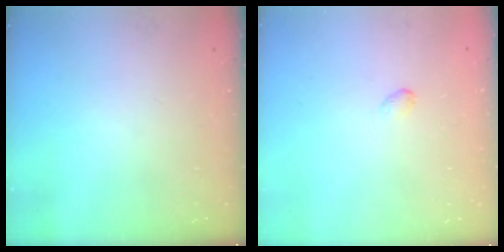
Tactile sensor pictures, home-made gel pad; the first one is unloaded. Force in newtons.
{"total": 2.7, "press": 2.6, "slide": 0.5}